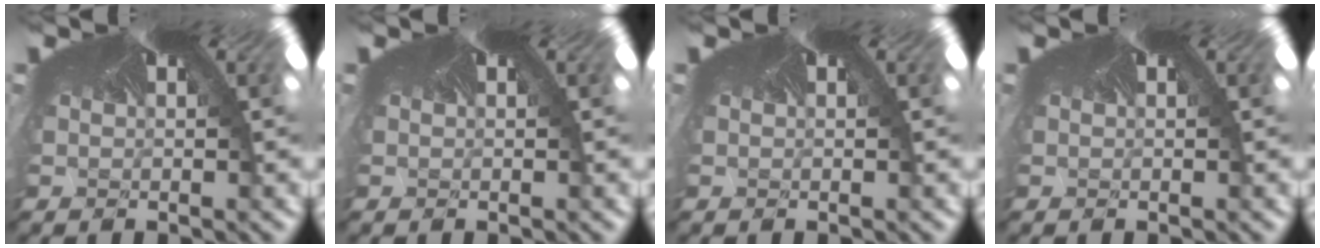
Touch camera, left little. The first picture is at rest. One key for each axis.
{"total": 0.0}
{"total": 0.0}
{"total": 0.0}